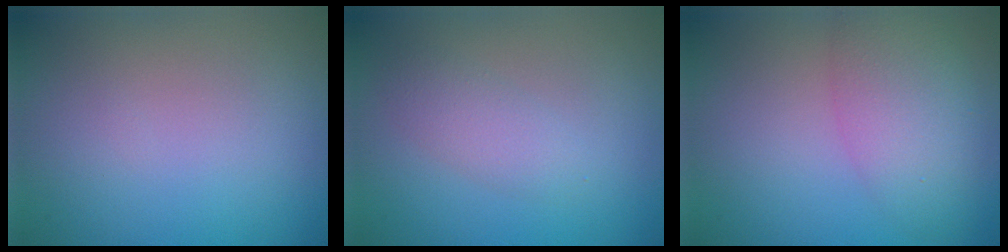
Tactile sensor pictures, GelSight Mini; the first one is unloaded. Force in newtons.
{"total": 2.2, "press": 2.2, "slide": 0.1}
{"total": 4.6, "press": 4.6, "slide": 0.2}